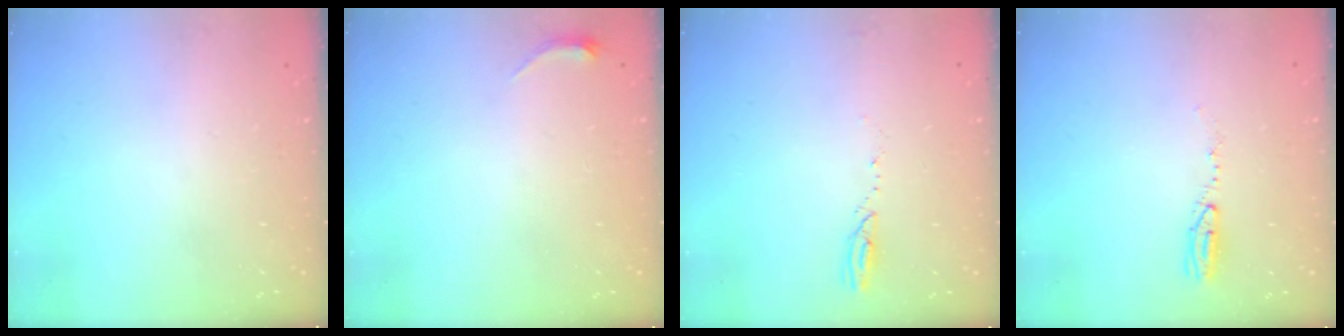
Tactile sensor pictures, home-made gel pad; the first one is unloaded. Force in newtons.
{"total": 3.4, "press": 3.3, "slide": 0.7}
{"total": 2.5, "press": 2.4, "slide": 0.3}
{"total": 4.0, "press": 3.5, "slide": 2.0}